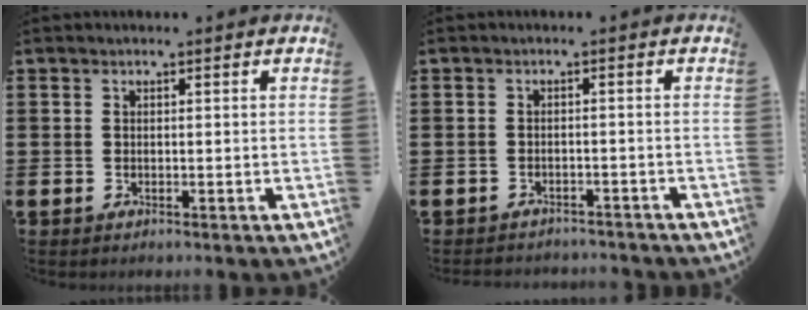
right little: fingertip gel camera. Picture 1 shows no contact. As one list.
[{"total": 1.3, "force": [-1.2, -0.1, -0.4], "torque": [0.004, 0.002, -0.026]}]